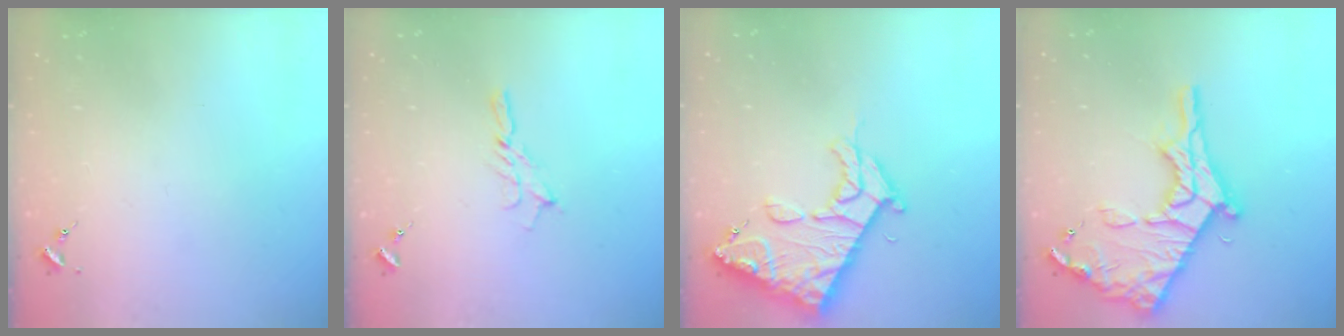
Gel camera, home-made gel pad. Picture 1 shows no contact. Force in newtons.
{"total": 5.6, "press": 5.6, "slide": 0.2}
{"total": 15.7, "press": 15.6, "slide": 1.7}
{"total": 21.0, "press": 20.9, "slide": 1.8}